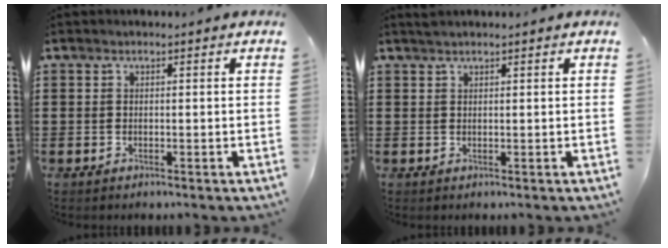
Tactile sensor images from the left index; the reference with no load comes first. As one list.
[{"total": 1.0, "force": [0.8, -0.1, 0.5], "torque": [-0.010, 0.000, 0.016]}]